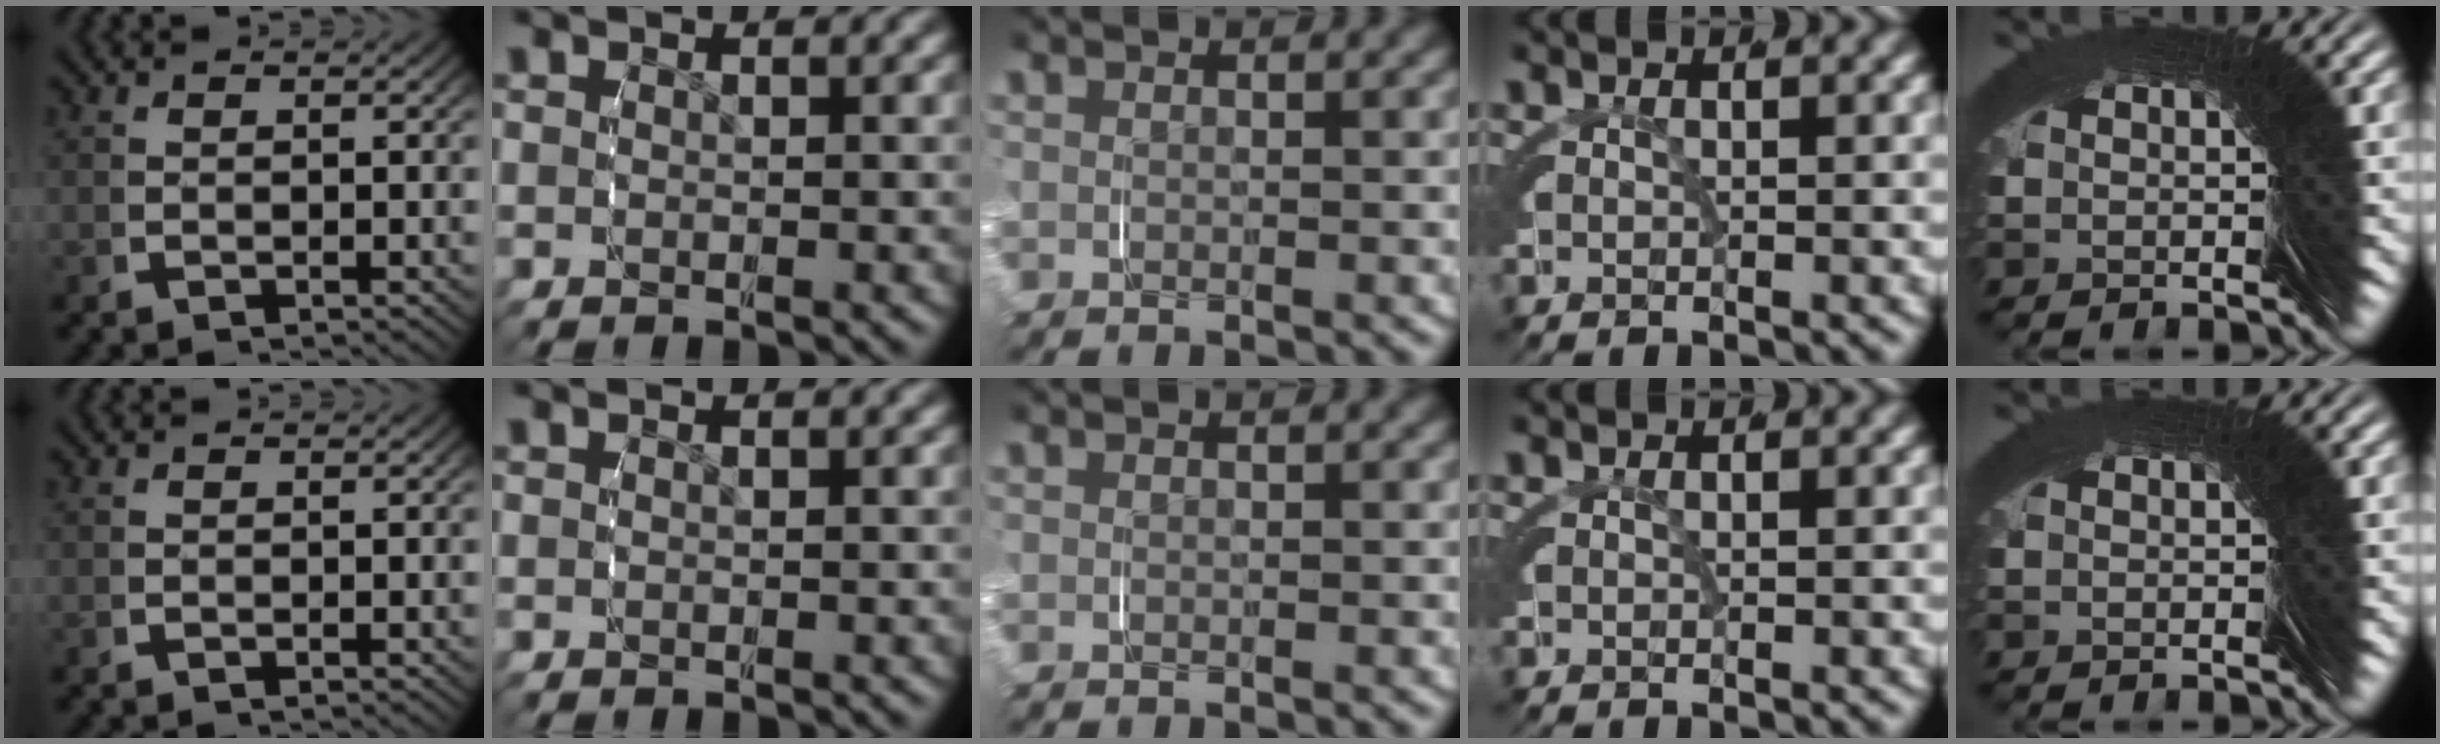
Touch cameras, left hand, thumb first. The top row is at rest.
{}